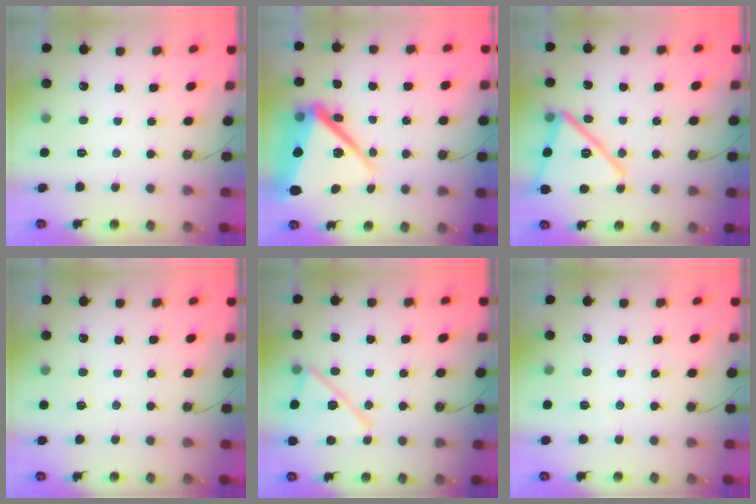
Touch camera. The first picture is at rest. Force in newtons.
{"total": 20.0, "press": 18.7, "slide": 7.1}
{"total": 20.6, "press": 20.5, "slide": 1.2}
{"total": 2.5, "press": 2.4, "slide": 0.4}
{"total": 15.1, "press": 15.1, "slide": 0.3}
{"total": 3.2, "press": 3.1, "slide": 0.7}